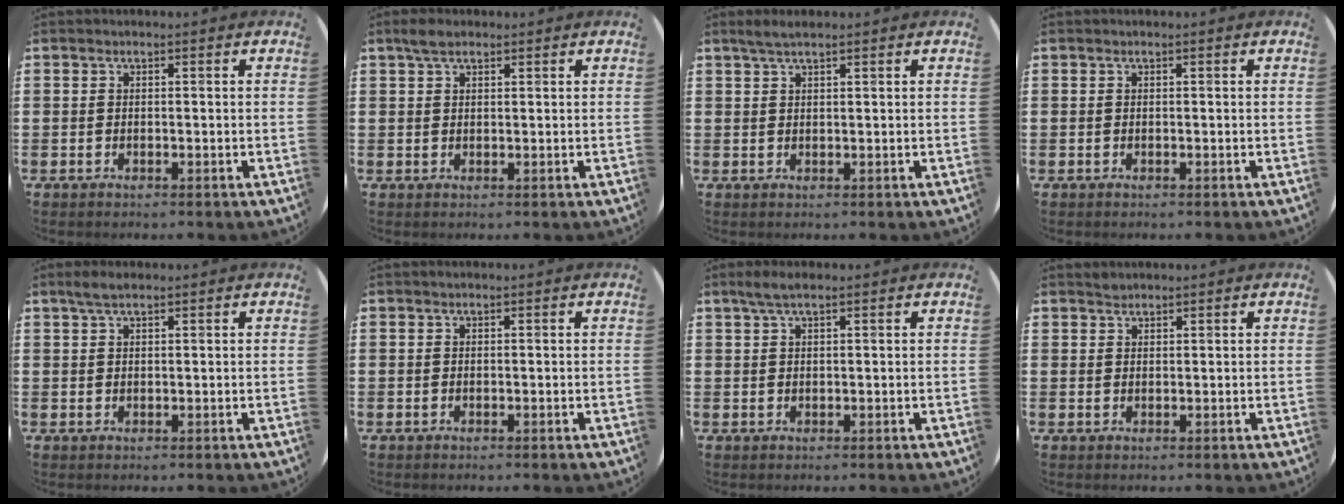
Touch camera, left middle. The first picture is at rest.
{"total": 2.3, "force": [1.8, 0.9, 1.1], "torque": [-0.018, 0.003, 0.031]}
{"total": 1.9, "force": [1.5, 0.1, 1.1], "torque": [-0.022, 0.002, 0.027]}
{"total": 0.0}
{"total": 2.1, "force": [1.6, 0.5, 1.3], "torque": [-0.026, 0.004, 0.029]}
{"total": 0.0}
{"total": 2.2, "force": [1.6, 0.3, 1.5], "torque": [-0.030, 0.005, 0.027]}
{"total": 1.1, "force": [1.0, 0.3, -0.1], "torque": [0.000, 0.001, 0.020]}